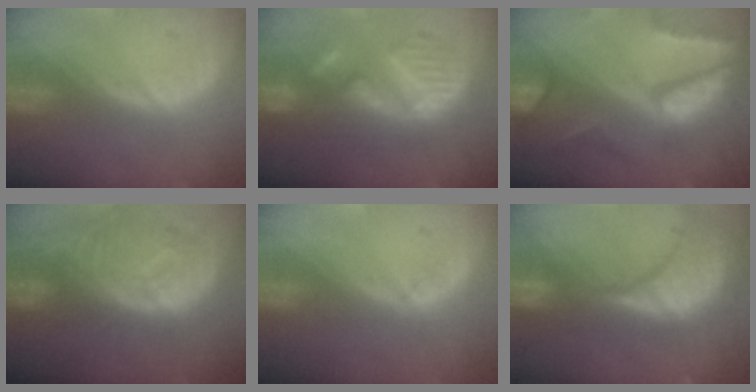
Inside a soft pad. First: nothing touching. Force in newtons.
{"total": 9.9, "press": 9.9, "slide": 0.5}
{"total": 10.5, "press": 8.7, "slide": 6.0}
{"total": 12.2, "press": 10.5, "slide": 6.2}
{"total": 1.4, "press": 1.3, "slide": 0.5}
{"total": 15.4, "press": 12.2, "slide": 9.4}